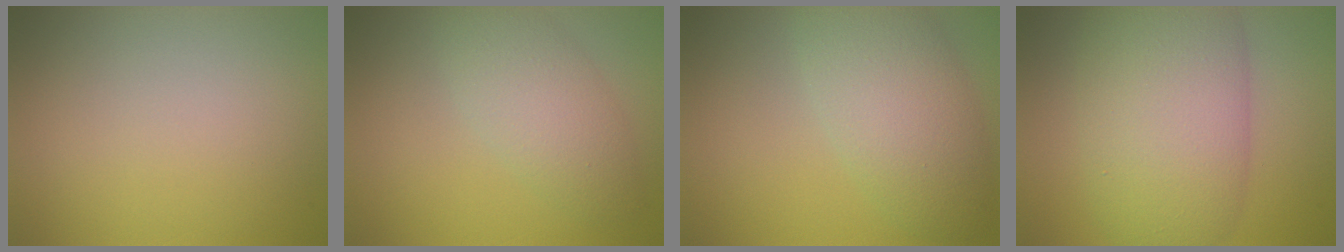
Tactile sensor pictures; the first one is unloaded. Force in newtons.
{"total": 3.9, "press": 3.9, "slide": 0.0}
{"total": 6.1, "press": 6.1, "slide": 0.2}
{"total": 10.7, "press": 10.7, "slide": 0.3}